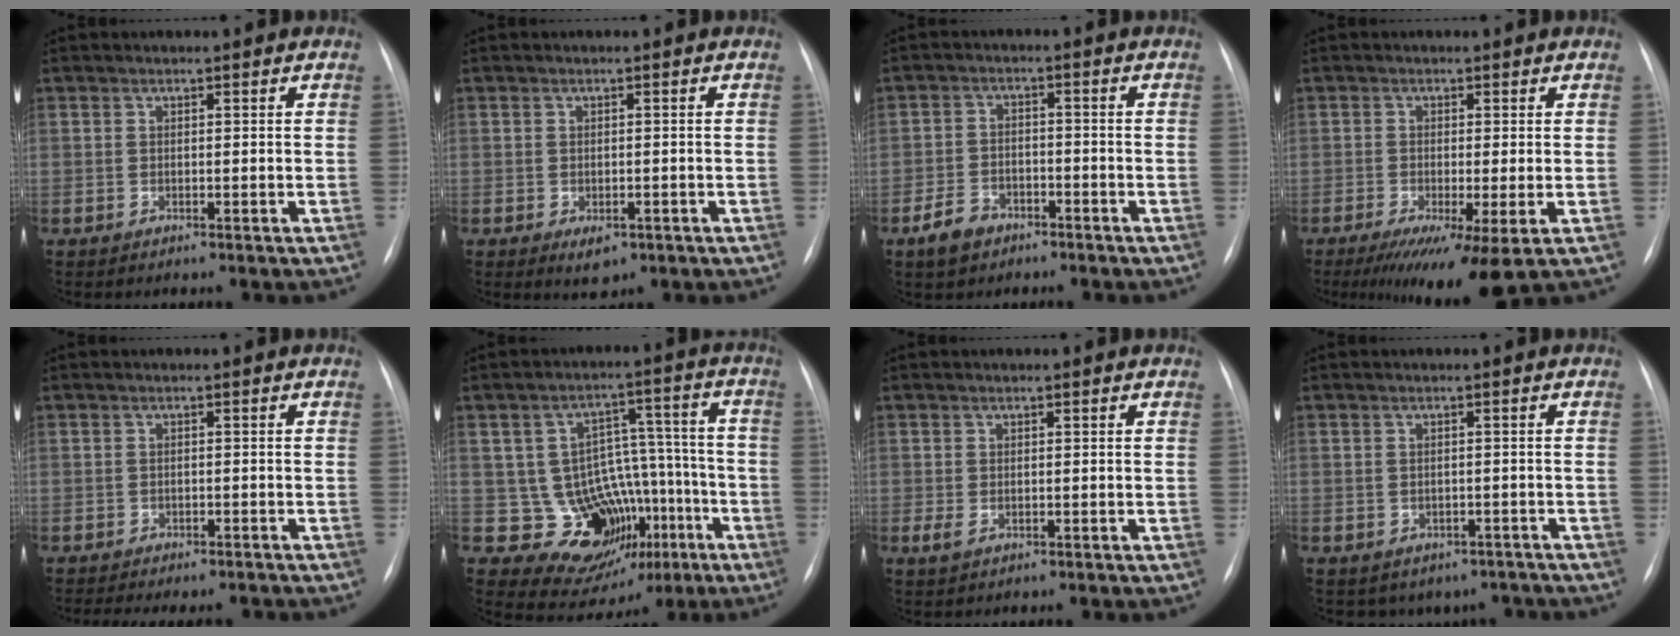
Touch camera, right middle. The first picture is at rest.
{"total": 2.7, "force": [-1.3, 1.5, 1.9], "torque": [-0.023, -0.002, -0.007]}
{"total": 5.0, "force": [-3.4, 3.1, 2.1], "torque": [-0.050, 0.002, -0.056]}
{"total": 8.8, "force": [-4.6, 0.9, 7.4], "torque": [-0.110, -0.025, -0.074]}
{"total": 8.4, "force": [-7.5, 2.4, 3.1], "torque": [-0.040, -0.002, -0.091]}
{"total": 14.2, "force": [-5.9, 10.8, 7.2], "torque": [-0.079, 0.051, -0.067]}
{"total": 1.7, "force": [-0.6, 1.0, 1.2], "torque": [-0.027, -0.003, -0.005]}
{"total": 6.6, "force": [-5.0, 4.2, 0.9], "torque": [0.003, 0.019, -0.055]}